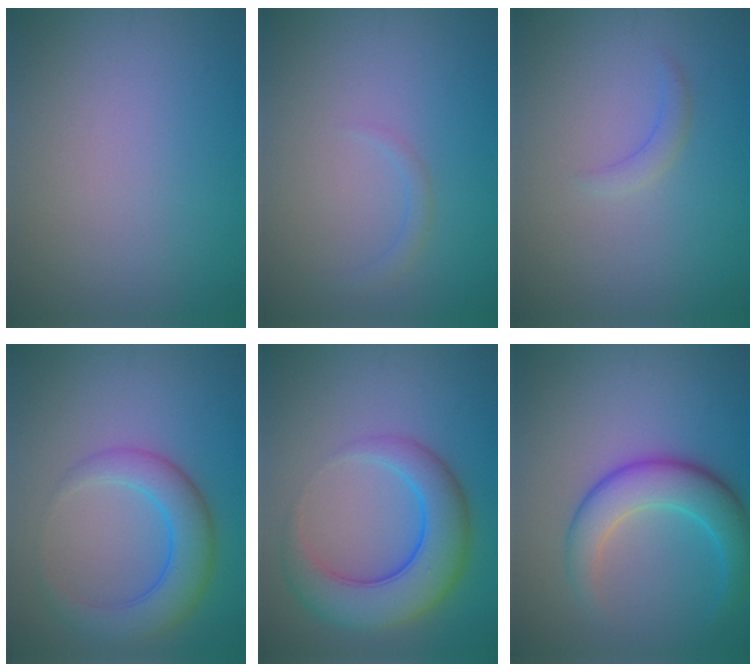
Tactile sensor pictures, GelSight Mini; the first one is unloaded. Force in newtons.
{"total": 1.0, "press": 1.0, "slide": 0.1}
{"total": 1.2, "press": 1.2, "slide": 0.2}
{"total": 5.1, "press": 5.1, "slide": 0.2}
{"total": 7.1, "press": 7.1, "slide": 0.2}
{"total": 5.6, "press": 5.6, "slide": 0.3}